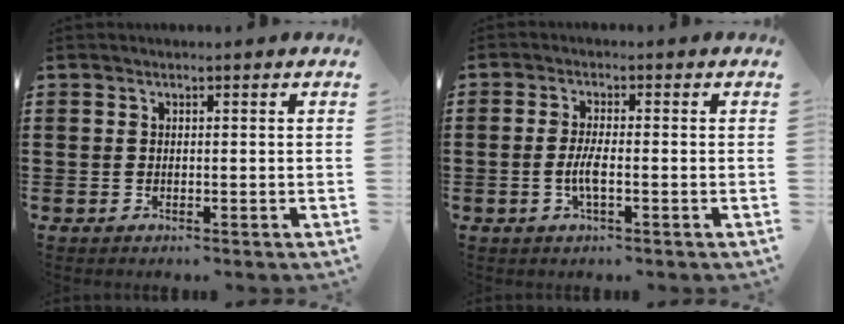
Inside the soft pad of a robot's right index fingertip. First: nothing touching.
{"total": 3.5, "force": [-0.9, 0.6, 3.3], "torque": [-0.073, -0.006, -0.021]}